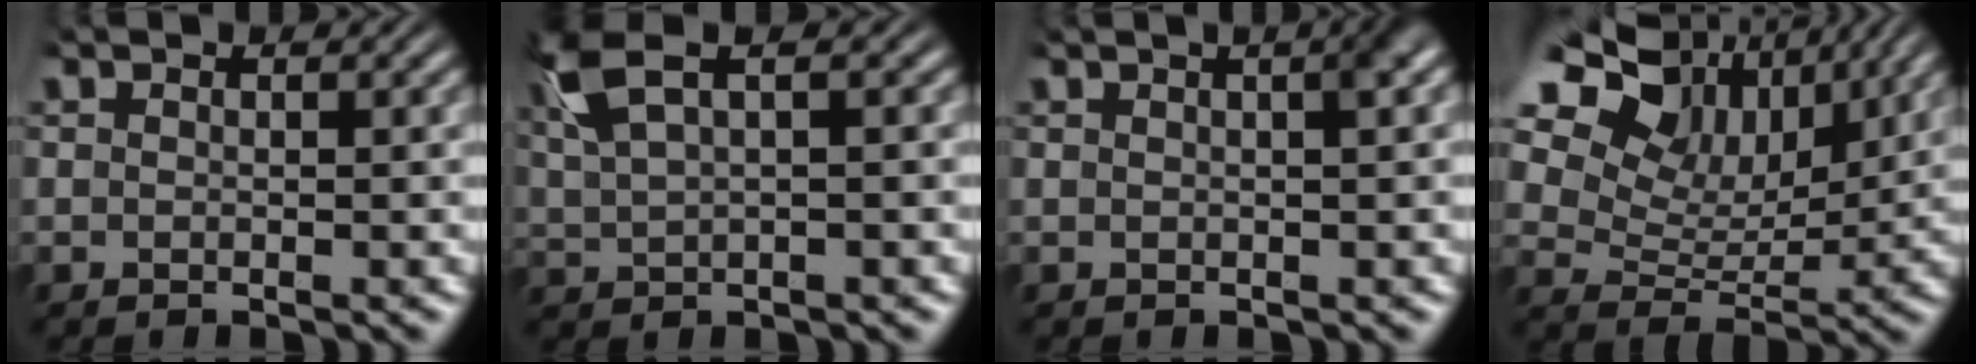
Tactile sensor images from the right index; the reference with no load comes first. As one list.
[{"total": 5.4, "force": [2.7, 2.5, 3.9], "torque": [-0.089, 0.013, 0.052]}, {"total": 2.5, "force": [0.8, 0.3, 2.3], "torque": [-0.021, 0.012, 0.009]}, {"total": 11.4, "force": [4.6, 7.5, 7.2], "torque": [-0.141, -0.009, 0.073]}]